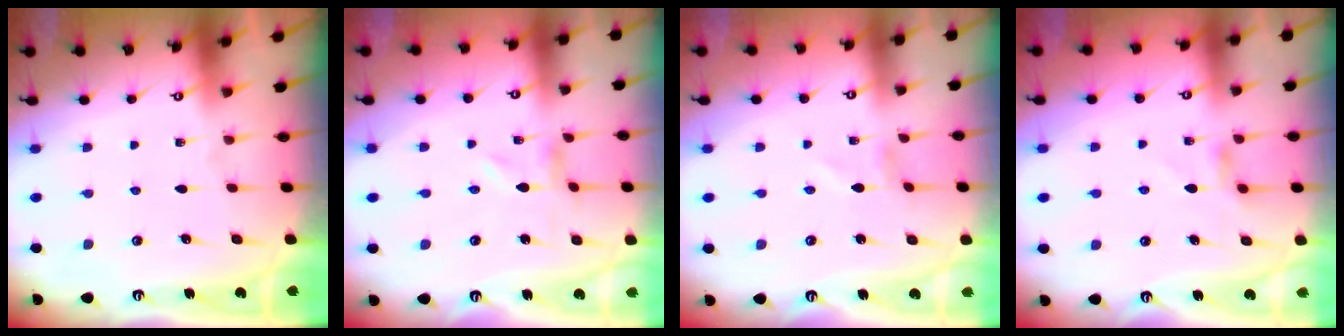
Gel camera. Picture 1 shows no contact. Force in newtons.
{"total": 0.0}
{"total": 1.3, "press": 1.3, "slide": 0.1}
{"total": 4.2, "press": 4.2, "slide": 0.4}